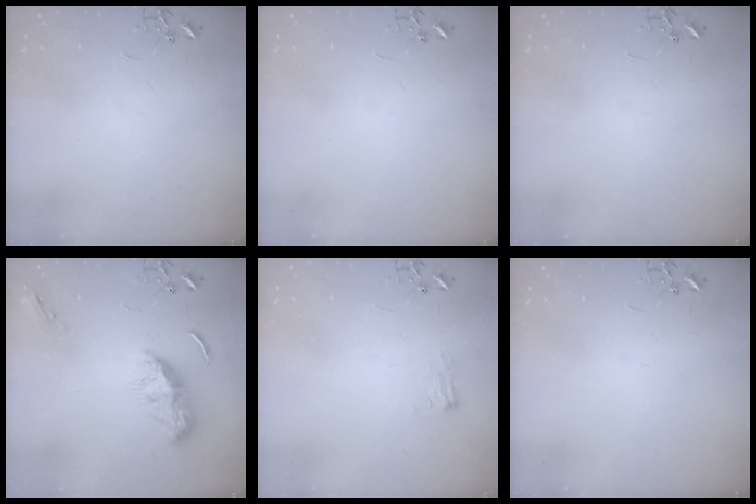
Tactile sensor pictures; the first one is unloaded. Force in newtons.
{"total": 0.0}
{"total": 0.0}
{"total": 11.6, "press": 11.6, "slide": 0.3}
{"total": 7.3, "press": 7.2, "slide": 0.9}
{"total": 0.0}